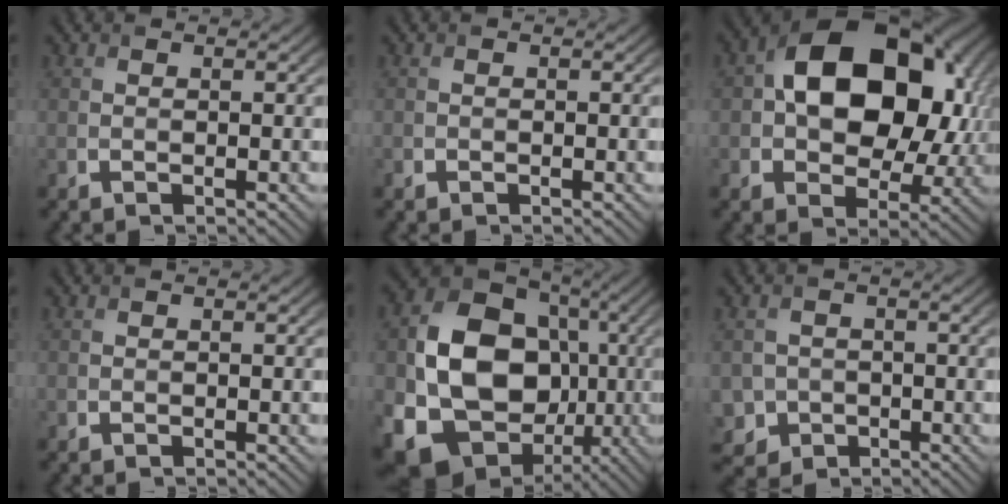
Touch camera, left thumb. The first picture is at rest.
{"total": 0.6, "force": [-0.5, 0.3, 0.0], "torque": [-0.001, -0.002, -0.014]}
{"total": 16.4, "force": [2.2, 11.1, 11.9], "torque": [-0.178, 0.011, 0.038]}
{"total": 0.0}
{"total": 17.7, "force": [-3.0, 14.2, 10.1], "torque": [-0.210, -0.032, -0.048]}
{"total": 4.6, "force": [-1.9, 4.0, 1.1], "torque": [-0.030, -0.002, -0.050]}